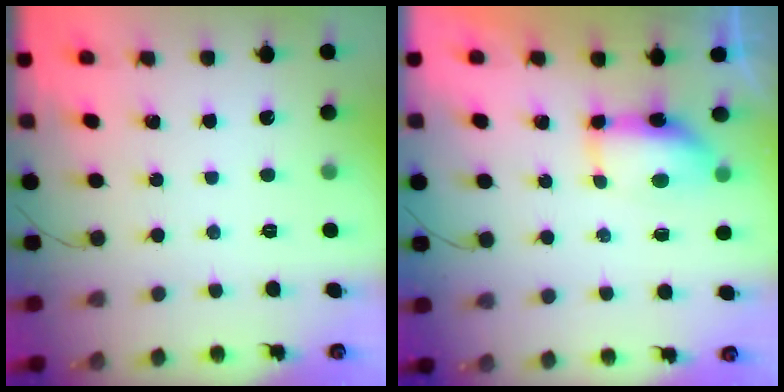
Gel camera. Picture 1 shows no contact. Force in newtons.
{"total": 9.5, "press": 7.8, "slide": 5.3}